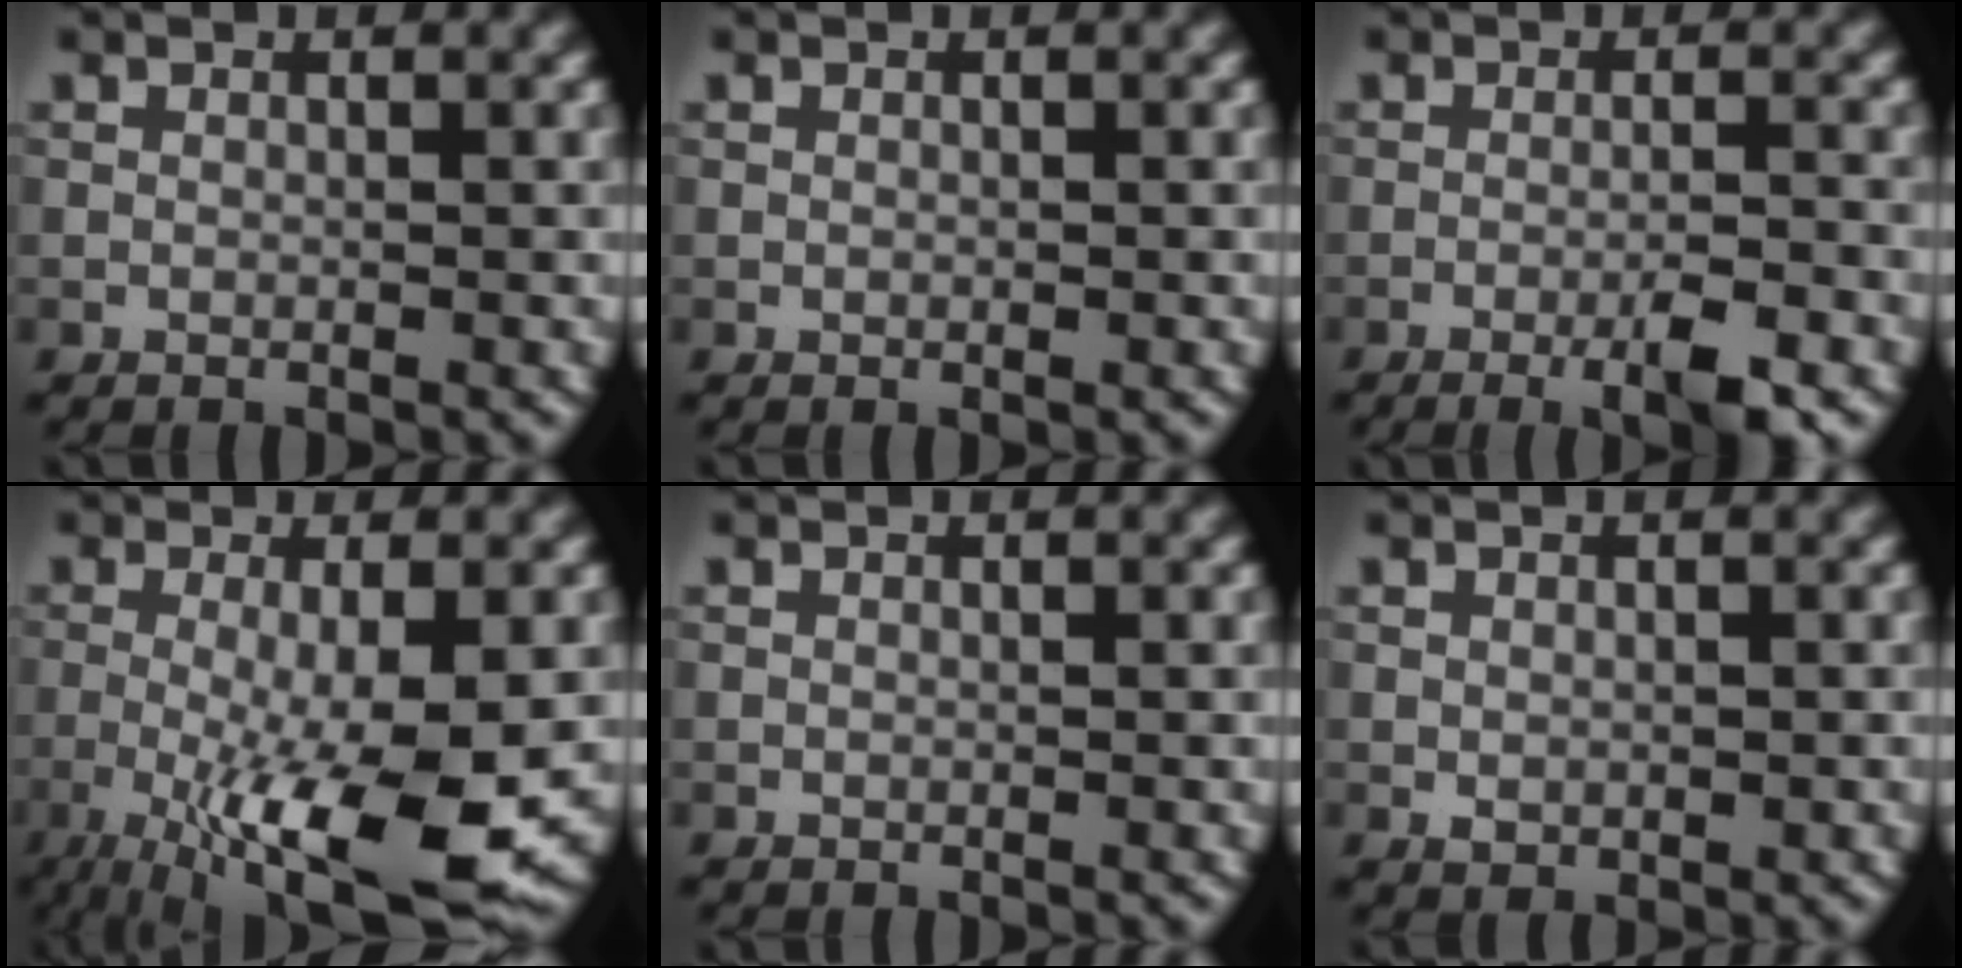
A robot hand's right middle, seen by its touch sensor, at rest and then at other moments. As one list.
[{"total": 0.0}, {"total": 3.9, "force": [-2.1, 0.6, 3.3], "torque": [-0.056, 0.000, -0.035]}, {"total": 10.1, "force": [-2.8, 2.2, 9.5], "torque": [-0.160, -0.022, -0.038]}, {"total": 0.0}, {"total": 1.0, "force": [-0.1, 0.8, 0.7], "torque": [-0.009, -0.003, 0.002]}]